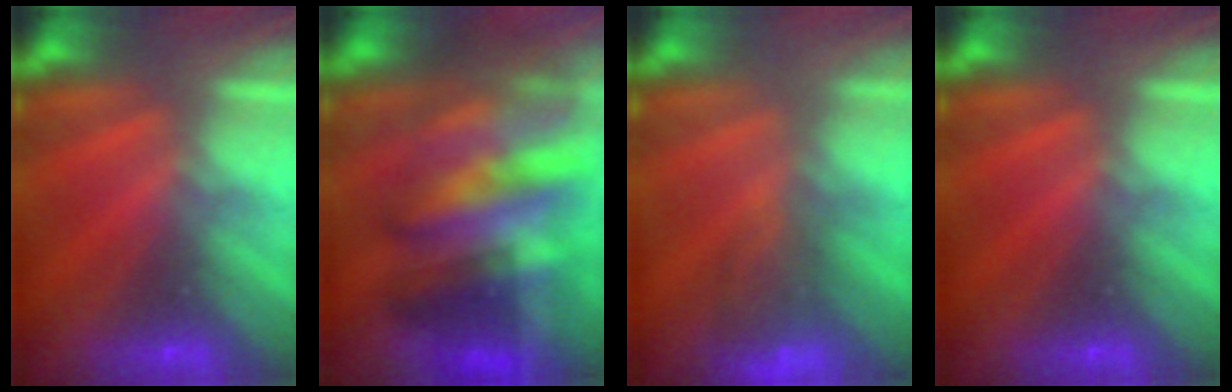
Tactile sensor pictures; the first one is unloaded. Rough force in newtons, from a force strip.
{"total": 7.0}
{"total": 5.8}
{"total": 0.0}